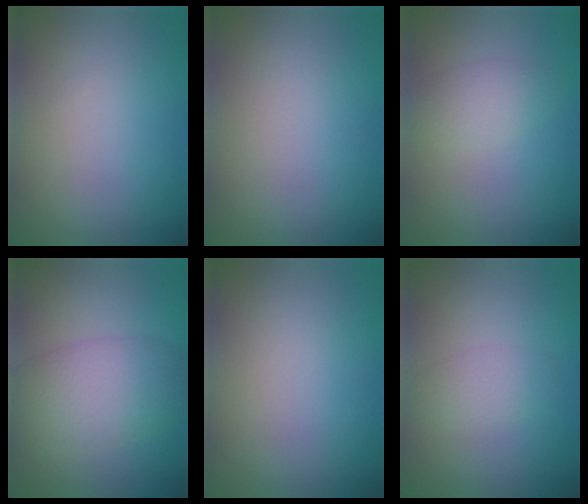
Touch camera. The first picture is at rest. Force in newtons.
{"total": 0.0}
{"total": 2.1, "press": 2.1, "slide": 0.1}
{"total": 6.7, "press": 6.6, "slide": 0.4}
{"total": 0.0}
{"total": 1.8, "press": 1.8, "slide": 0.1}